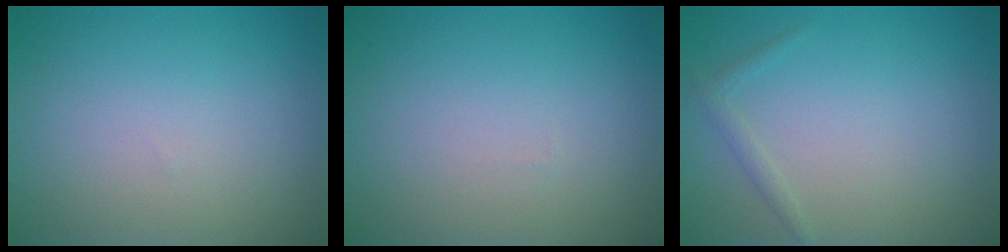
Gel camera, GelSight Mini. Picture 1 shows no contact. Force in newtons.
{"total": 0.0}
{"total": 1.0, "press": 1.0, "slide": 0.0}